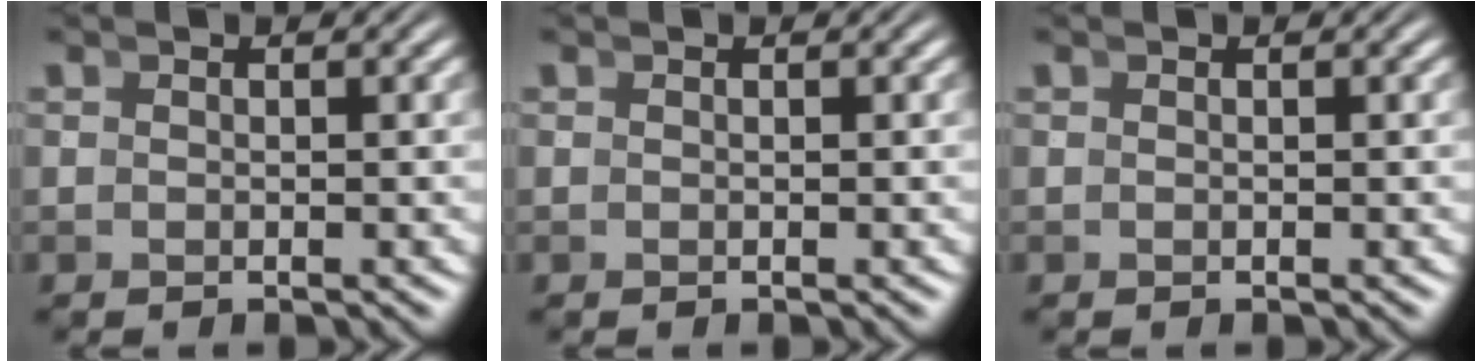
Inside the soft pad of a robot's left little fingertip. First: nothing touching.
{"total": 0.0}
{"total": 0.0}